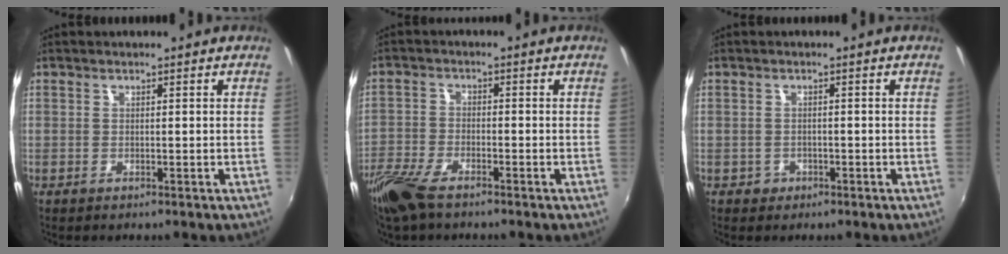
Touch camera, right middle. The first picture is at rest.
{"total": 8.9, "force": [-6.6, 3.0, 5.1], "torque": [-0.132, -0.027, -0.137]}
{"total": 1.9, "force": [-0.8, 1.7, 0.4], "torque": [-0.009, -0.001, -0.009]}